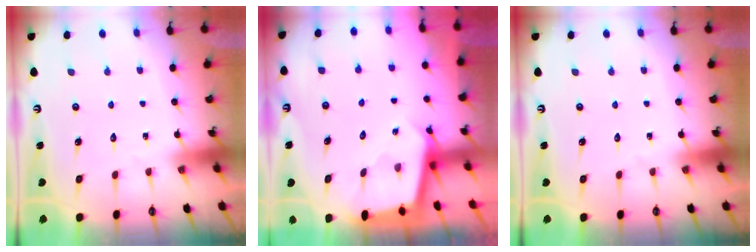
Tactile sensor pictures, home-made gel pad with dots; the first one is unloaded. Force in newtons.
{"total": 2.3, "press": 2.3, "slide": 0.2}
{"total": 0.0}